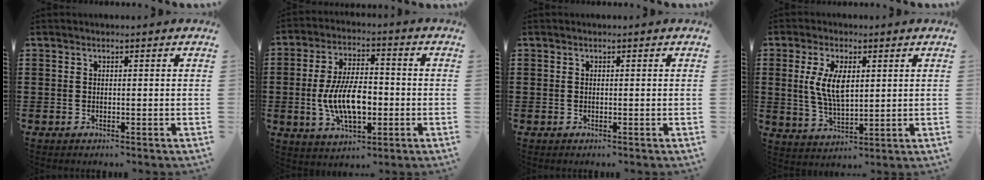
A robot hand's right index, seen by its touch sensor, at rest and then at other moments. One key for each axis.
{"total": 10.1, "fx": -1.8, "fy": 5.0, "fz": 8.6, "tx": -0.166, "ty": -0.003, "tz": -0.038}
{"total": 0.0}
{"total": 7.1, "fx": 1.4, "fy": 3.2, "fz": 6.1, "tx": -0.132, "ty": 0.004, "tz": 0.023}